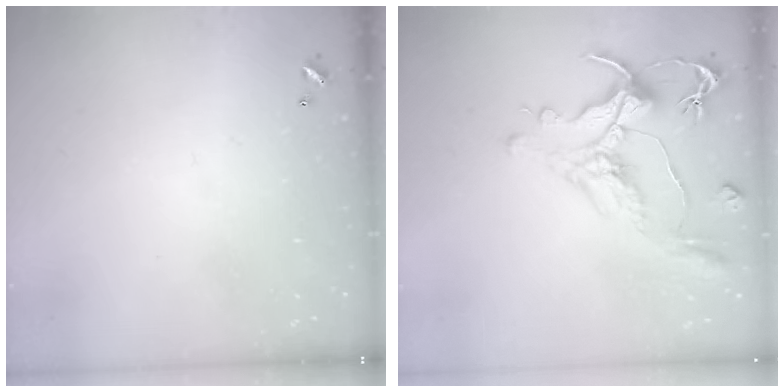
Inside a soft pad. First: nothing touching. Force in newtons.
{"total": 1.5, "press": 0.4, "slide": 1.5}